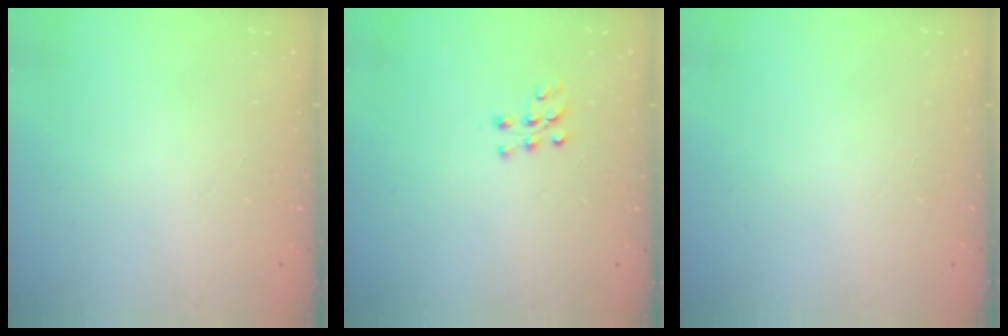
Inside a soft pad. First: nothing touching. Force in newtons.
{"total": 6.9, "press": 6.8, "slide": 0.6}
{"total": 0.0}